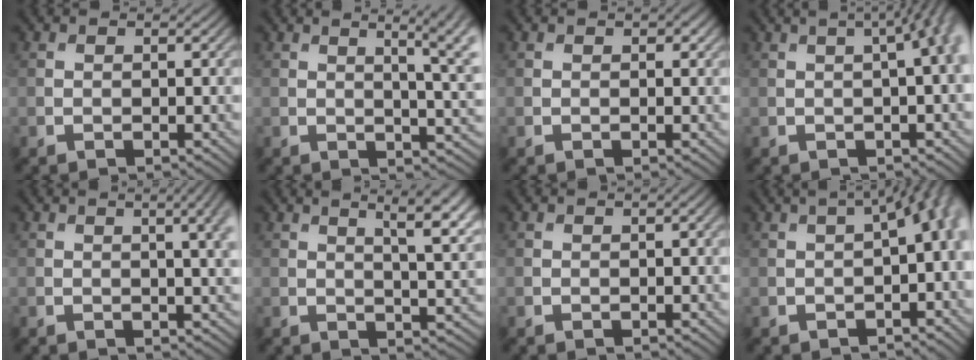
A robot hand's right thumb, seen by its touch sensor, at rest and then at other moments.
{"total": 7.6, "force": [2.3, 2.3, 6.8], "torque": [-0.077, 0.020, 0.026]}
{"total": 0.8, "force": [0.4, 0.4, 0.6], "torque": [-0.006, -0.002, 0.006]}
{"total": 7.4, "force": [1.3, 2.7, 6.7], "torque": [-0.059, 0.040, -0.003]}
{"total": 5.4, "force": [1.5, 1.5, 5.0], "torque": [-0.057, 0.012, 0.016]}
{"total": 8.5, "force": [4.2, 2.3, 6.9], "torque": [-0.085, 0.015, 0.053]}
{"total": 0.7, "force": [0.1, 0.2, 0.7], "torque": [-0.011, 0.003, 0.002]}
{"total": 7.1, "force": [-0.2, 3.0, 6.4], "torque": [-0.081, 0.005, -0.001]}